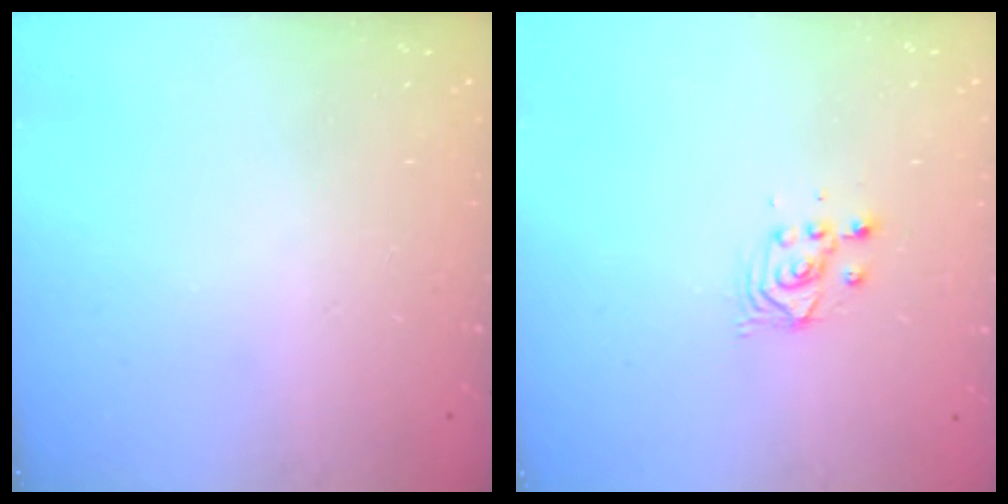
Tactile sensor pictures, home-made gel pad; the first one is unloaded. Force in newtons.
{"total": 2.9, "press": 2.9, "slide": 0.1}